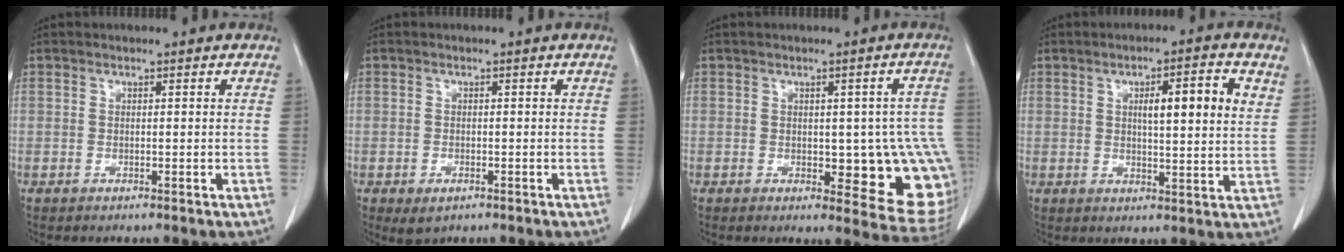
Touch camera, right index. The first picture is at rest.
{"total": 2.4, "force": [-1.2, 1.3, 1.6], "torque": [-0.028, -0.003, -0.009]}
{"total": 12.7, "force": [-1.6, 4.7, 11.7], "torque": [-0.101, 0.010, -0.004]}
{"total": 8.3, "force": [2.9, 1.1, 7.7], "torque": [-0.117, 0.009, 0.039]}